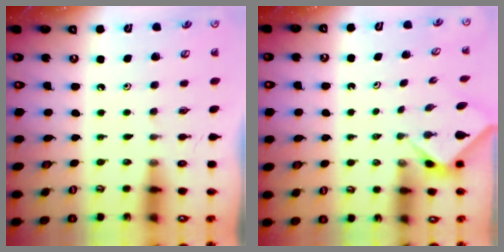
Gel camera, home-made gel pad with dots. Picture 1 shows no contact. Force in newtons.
{"total": 2.3, "press": 2.3, "slide": 0.1}